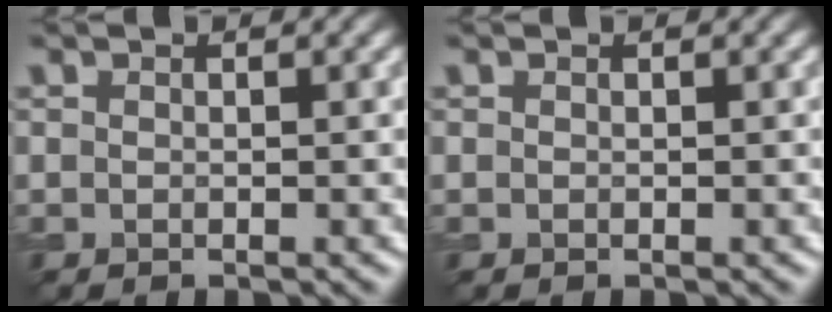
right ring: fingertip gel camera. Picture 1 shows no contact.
{"total": 0.0}